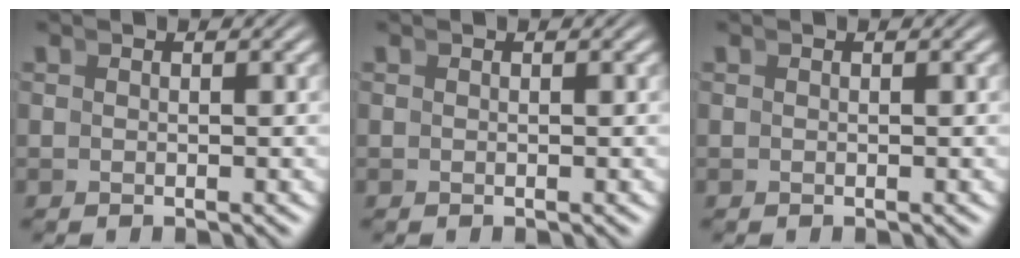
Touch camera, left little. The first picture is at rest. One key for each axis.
{"total": 0.0}
{"total": 0.0}